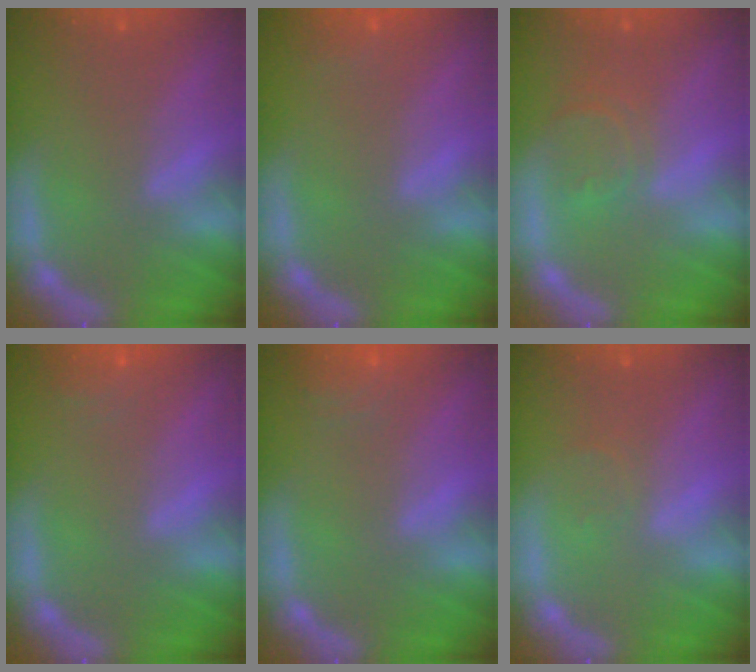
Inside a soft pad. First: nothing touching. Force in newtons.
{"total": 0.9}
{"total": 3.0}
{"total": 1.9}
{"total": 3.0}
{"total": 1.0}